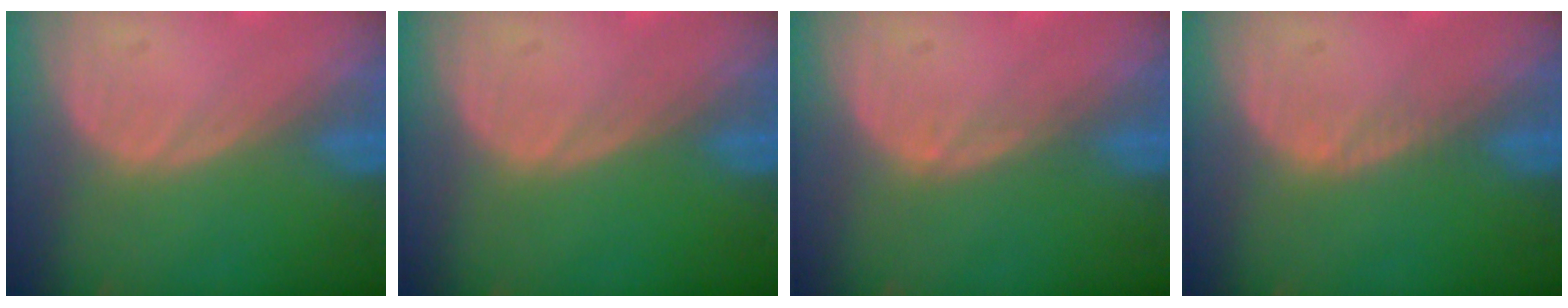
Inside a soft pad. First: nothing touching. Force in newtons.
{"total": 0.0}
{"total": 0.8, "press": 0.7, "slide": 0.1}
{"total": 0.5, "press": 0.5, "slide": 0.1}